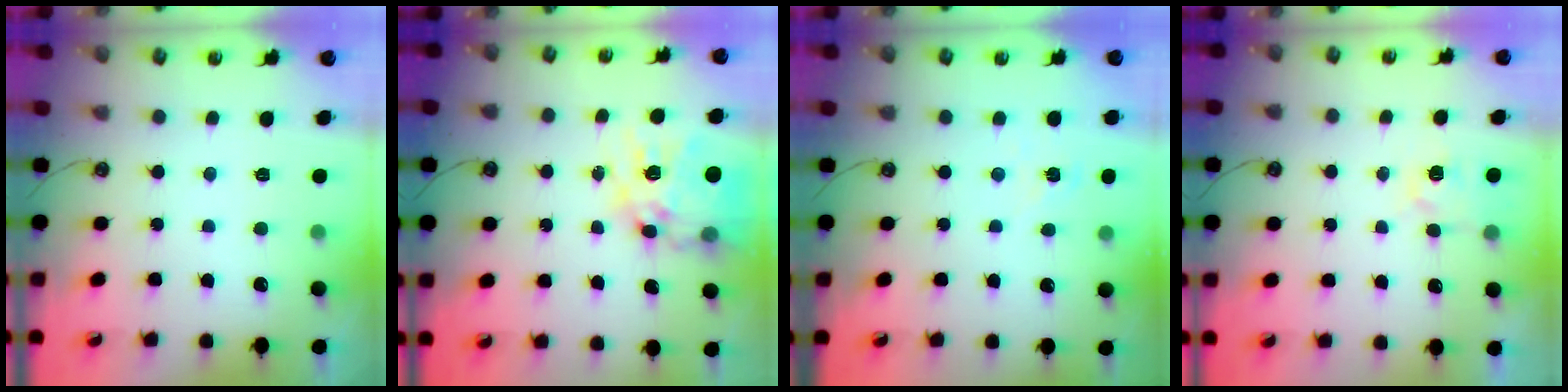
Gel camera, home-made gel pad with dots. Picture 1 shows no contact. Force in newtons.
{"total": 17.8, "press": 17.8, "slide": 1.5}
{"total": 5.6, "press": 5.6, "slide": 0.4}
{"total": 3.7, "press": 3.7, "slide": 0.5}